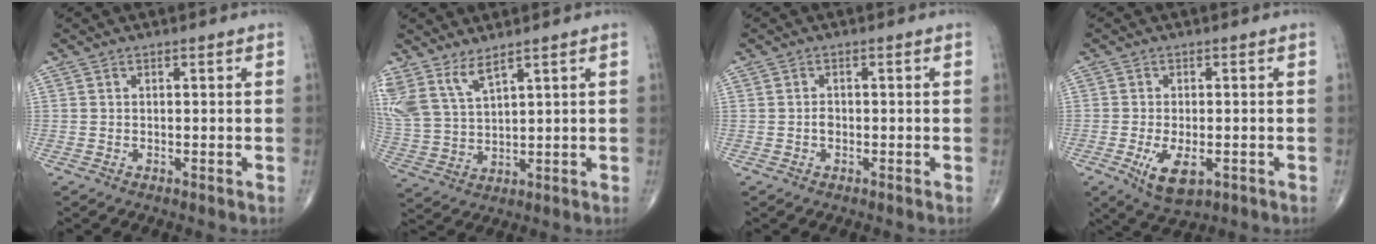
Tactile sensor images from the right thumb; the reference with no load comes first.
{"total": 8.5, "force": [5.9, 3.0, 5.3], "torque": [-0.119, -0.025, 0.138]}
{"total": 1.2, "force": [-0.4, 0.8, 0.8], "torque": [-0.009, 0.003, -0.009]}
{"total": 6.9, "force": [-2.3, 3.2, 5.6], "torque": [-0.099, -0.010, -0.030]}